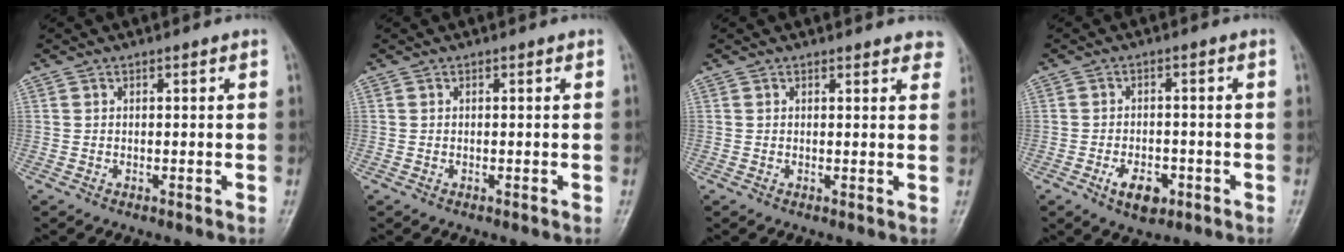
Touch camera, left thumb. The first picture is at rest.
{"total": 0.0}
{"total": 4.0, "force": [3.5, 1.4, 1.2], "torque": [0.010, -0.011, 0.026]}
{"total": 5.5, "force": [-2.5, 3.2, 3.8], "torque": [-0.053, 0.009, -0.035]}